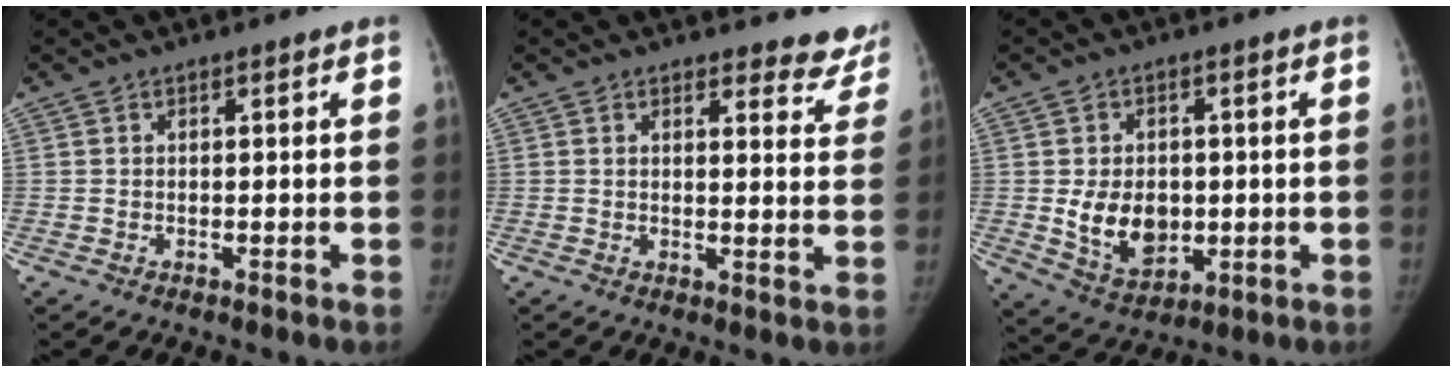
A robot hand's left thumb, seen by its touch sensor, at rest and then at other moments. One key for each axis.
{"total": 7.5, "fx": 7.0, "fy": 2.6, "fz": 0.8, "tx": 0.039, "ty": -0.044, "tz": 0.057}
{"total": 10.0, "fx": -0.5, "fy": 7.3, "fz": 6.8, "tx": -0.083, "ty": -0.010, "tz": 0.010}